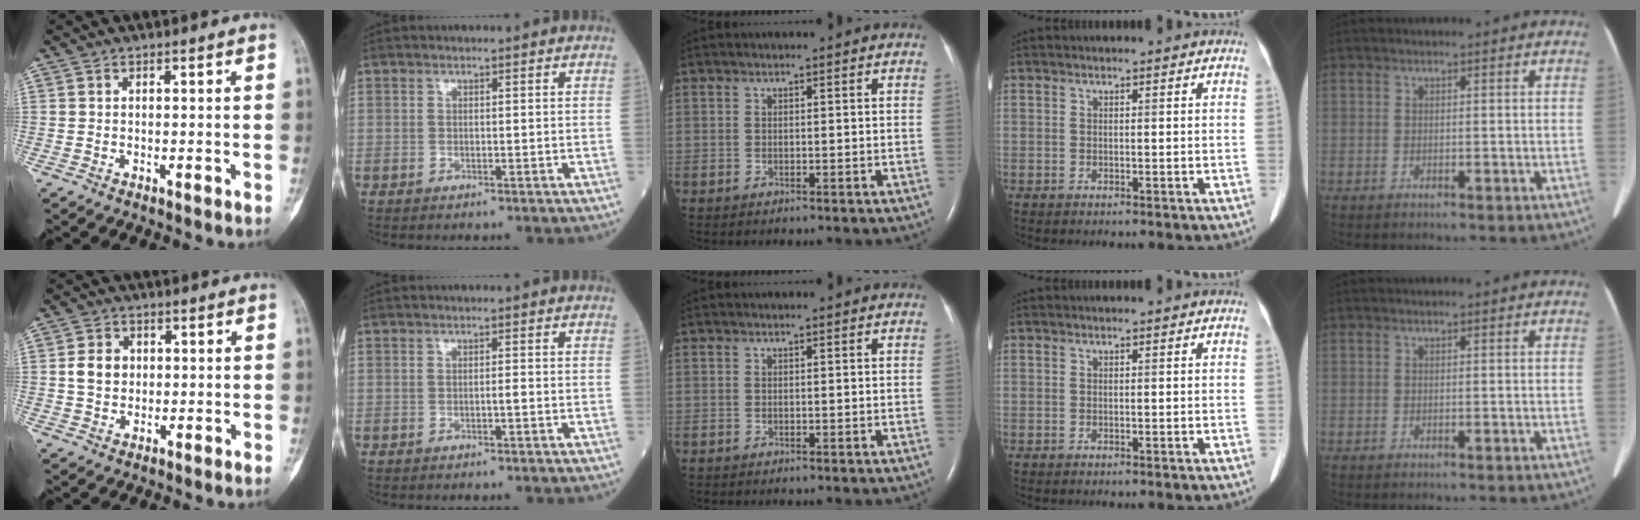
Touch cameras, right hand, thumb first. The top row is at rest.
{"thumb": {"total": 4.7, "force": [0.5, 3.9, 2.5], "torque": [-0.032, 0.003, 0.006]}, "index": {"total": 0.7, "force": [-0.3, -0.1, 0.6], "torque": [-0.010, 0.001, -0.006]}}